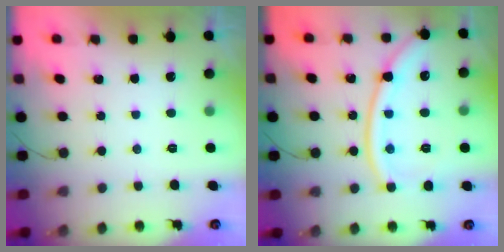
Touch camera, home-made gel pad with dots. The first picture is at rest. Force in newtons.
{"total": 14.4, "press": 14.3, "slide": 1.8}